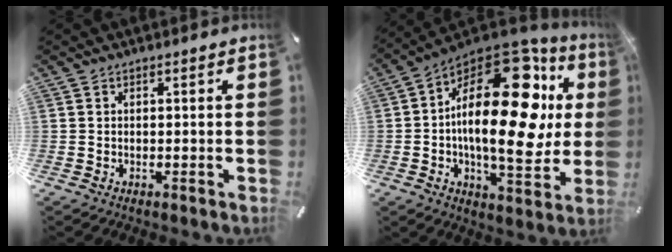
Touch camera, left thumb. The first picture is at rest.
{"total": 30.1, "force": [5.3, 14.4, 25.9], "torque": [-0.417, -0.041, 0.093]}